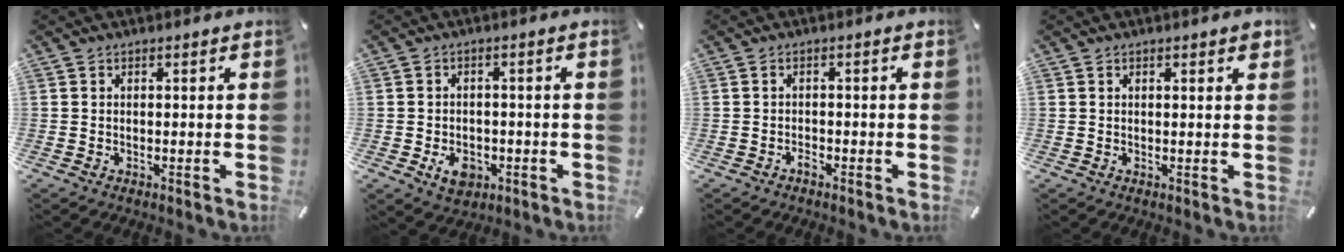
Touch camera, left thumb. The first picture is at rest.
{"total": 5.4, "force": [-1.9, 4.1, 3.0], "torque": [-0.046, 0.000, -0.036]}
{"total": 1.4, "force": [-1.0, 0.5, 0.9], "torque": [-0.020, 0.003, -0.021]}
{"total": 1.2, "force": [0.7, 0.3, 0.9], "torque": [-0.019, 0.001, 0.011]}